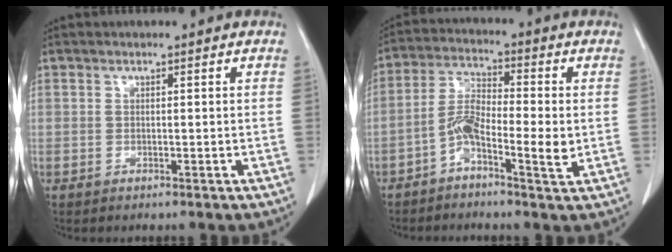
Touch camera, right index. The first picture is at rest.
{"total": 7.2, "force": [-2.1, 1.7, 6.7], "torque": [-0.134, 0.017, -0.044]}